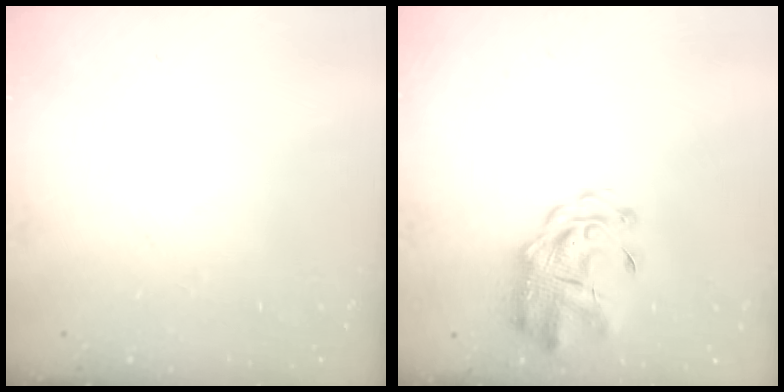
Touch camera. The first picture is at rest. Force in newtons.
{"total": 3.9, "press": 3.6, "slide": 1.4}